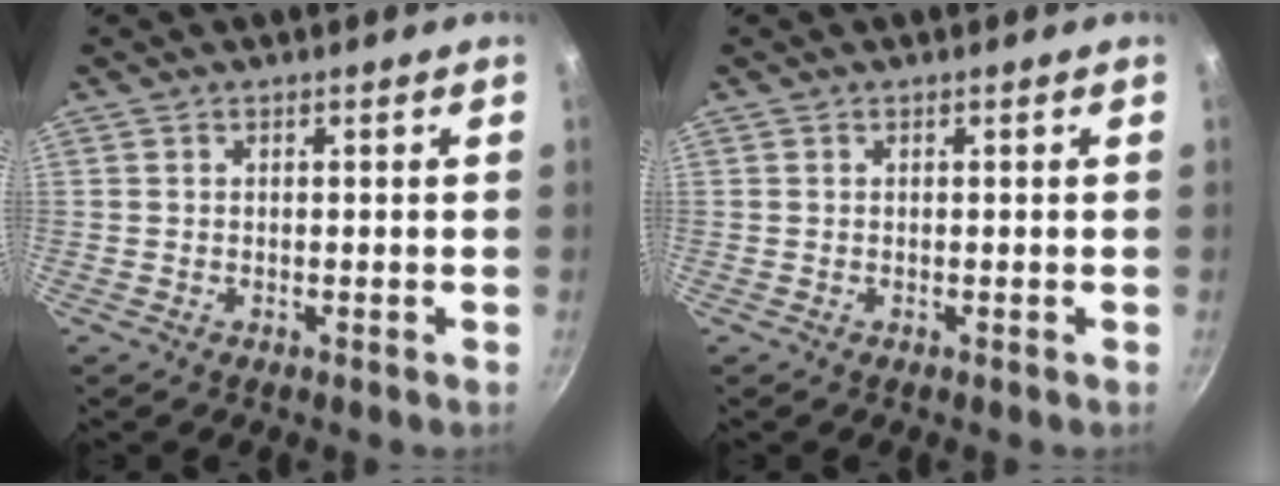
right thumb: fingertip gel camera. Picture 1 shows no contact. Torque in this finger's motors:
{"motor_torque": [-0.12, 0.12, 0.00, 0.00, 0.00]}